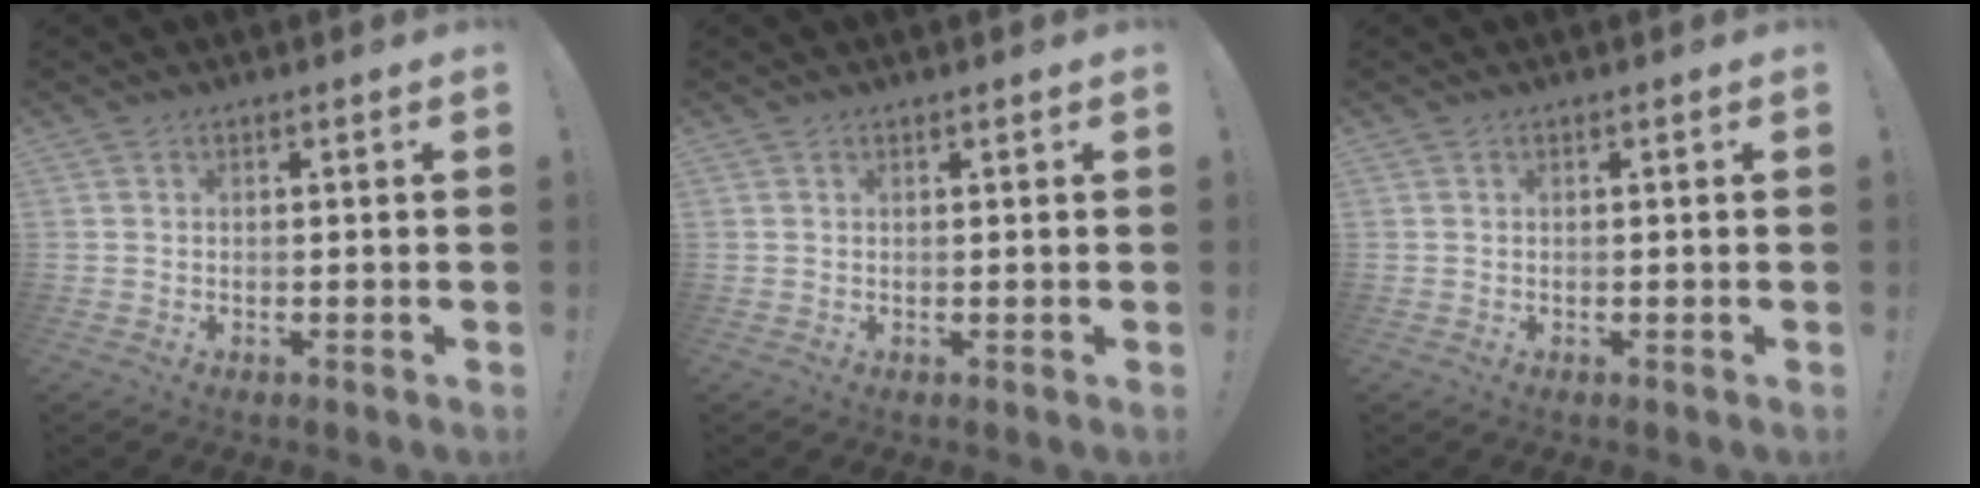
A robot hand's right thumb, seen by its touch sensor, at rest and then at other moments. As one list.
[{"total": 0.5, "force": [0.5, 0.1, 0.1], "torque": [0.001, -0.001, 0.009]}, {"total": 0.0}]